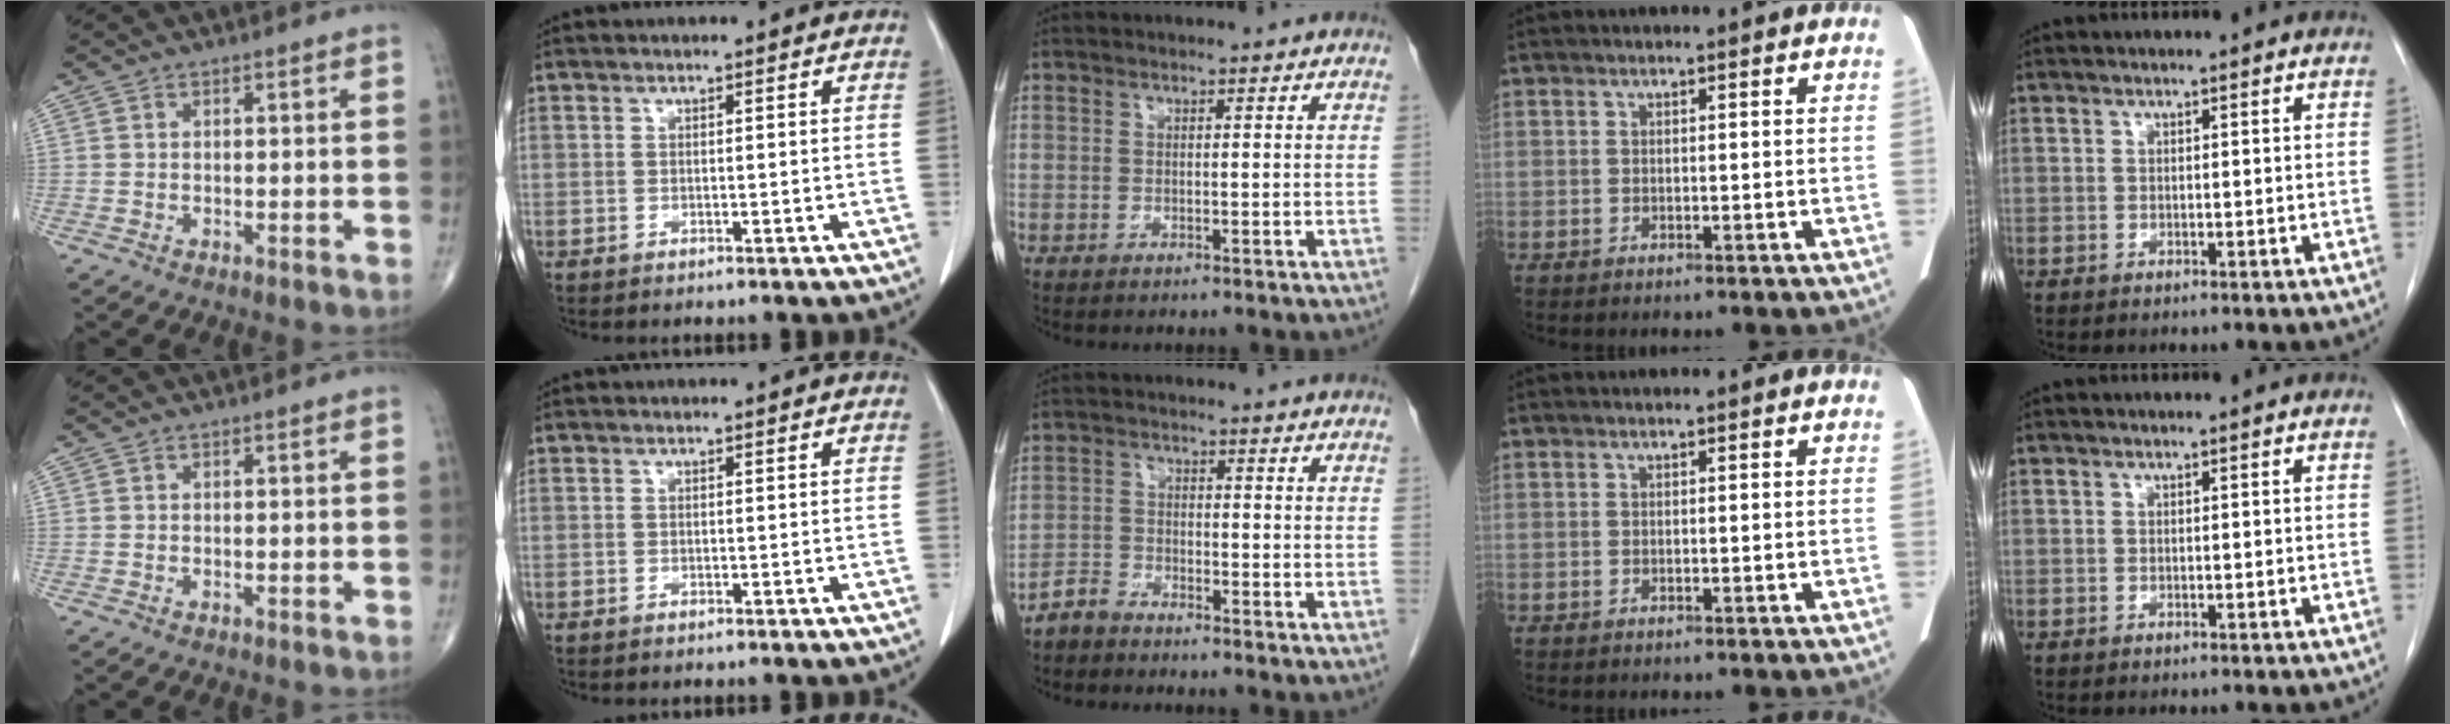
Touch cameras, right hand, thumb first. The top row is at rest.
{"middle": {"total": 2.8, "force": [-2.6, 0.8, 0.0], "torque": [-0.001, -0.002, -0.053]}}